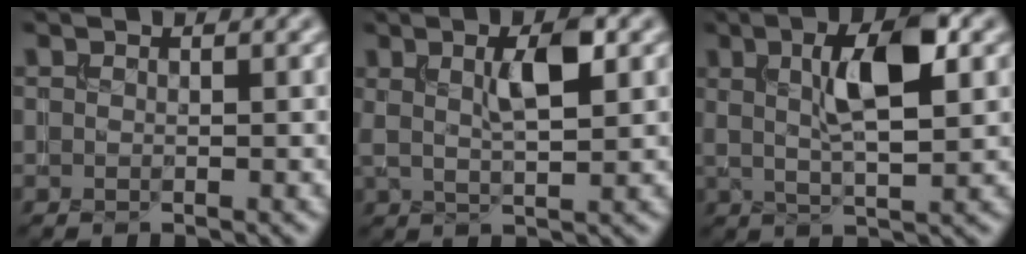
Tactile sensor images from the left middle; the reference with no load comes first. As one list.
[{"total": 4.2, "force": [1.4, 1.0, 3.8], "torque": [-0.067, 0.004, 0.023]}, {"total": 6.8, "force": [1.9, 1.9, 6.2], "torque": [-0.104, 0.007, 0.029]}]